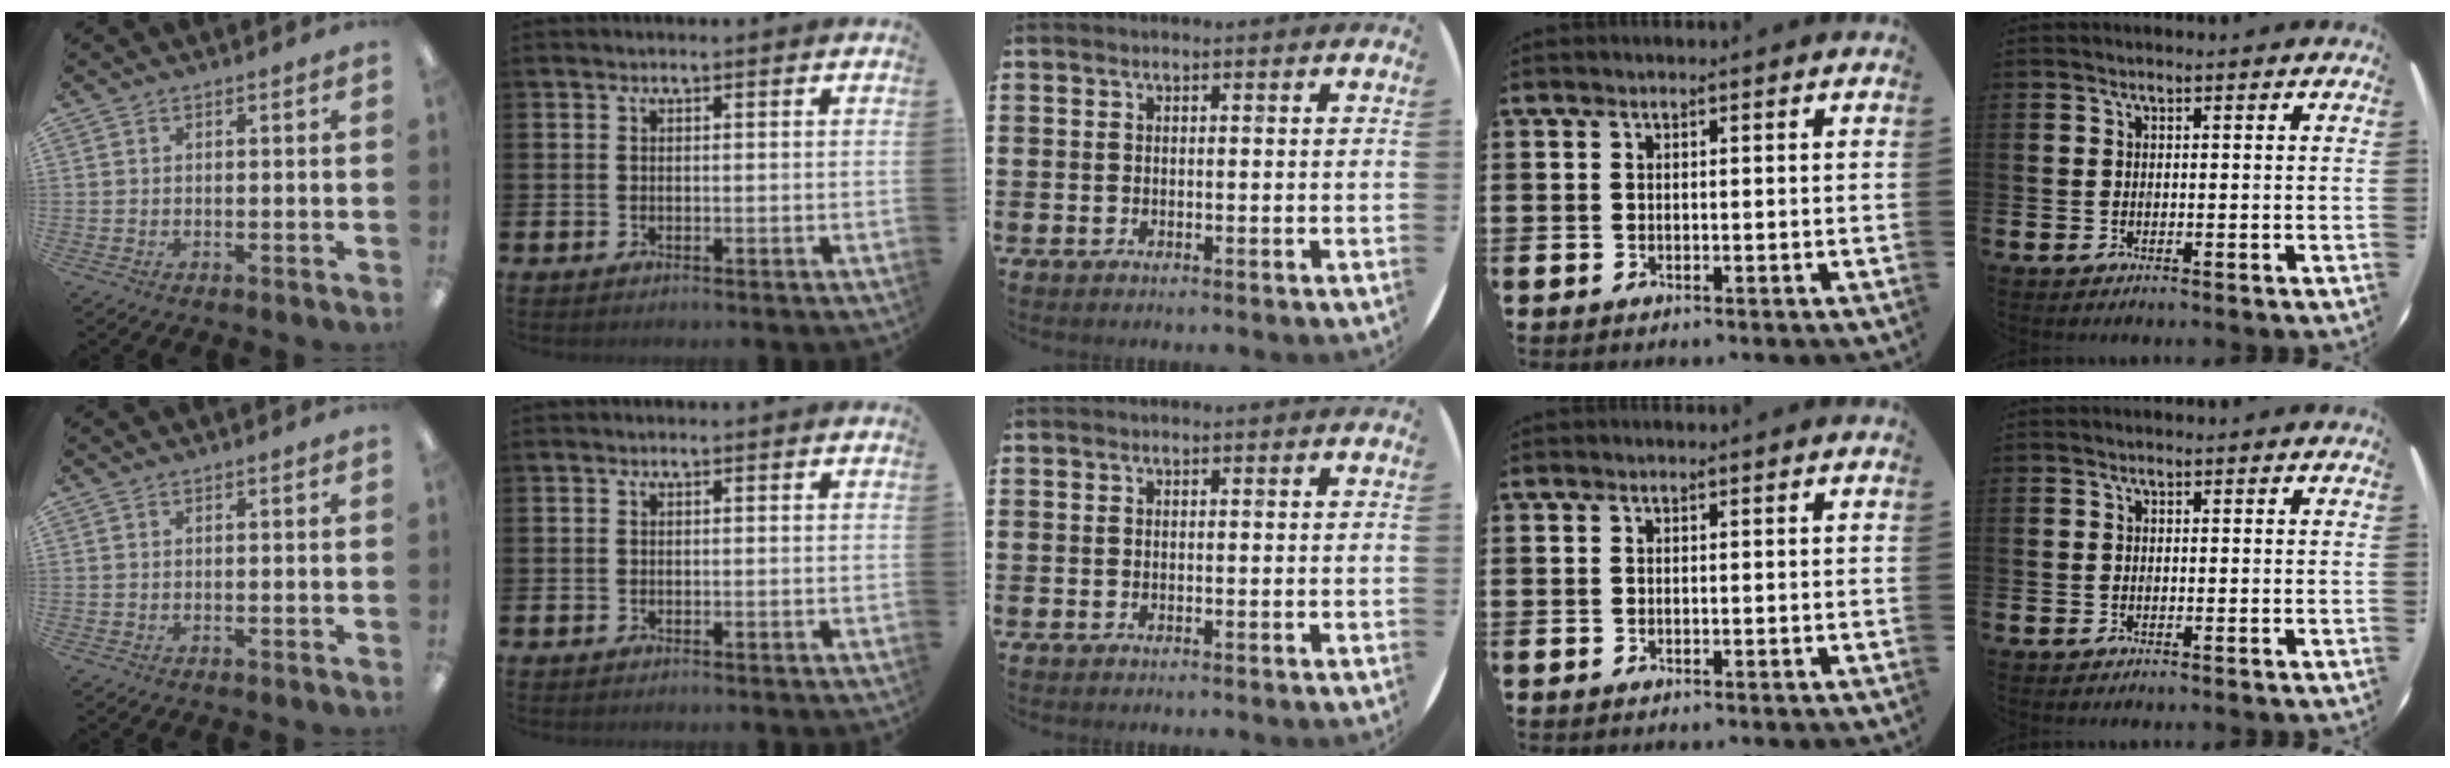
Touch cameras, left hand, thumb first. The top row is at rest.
{}